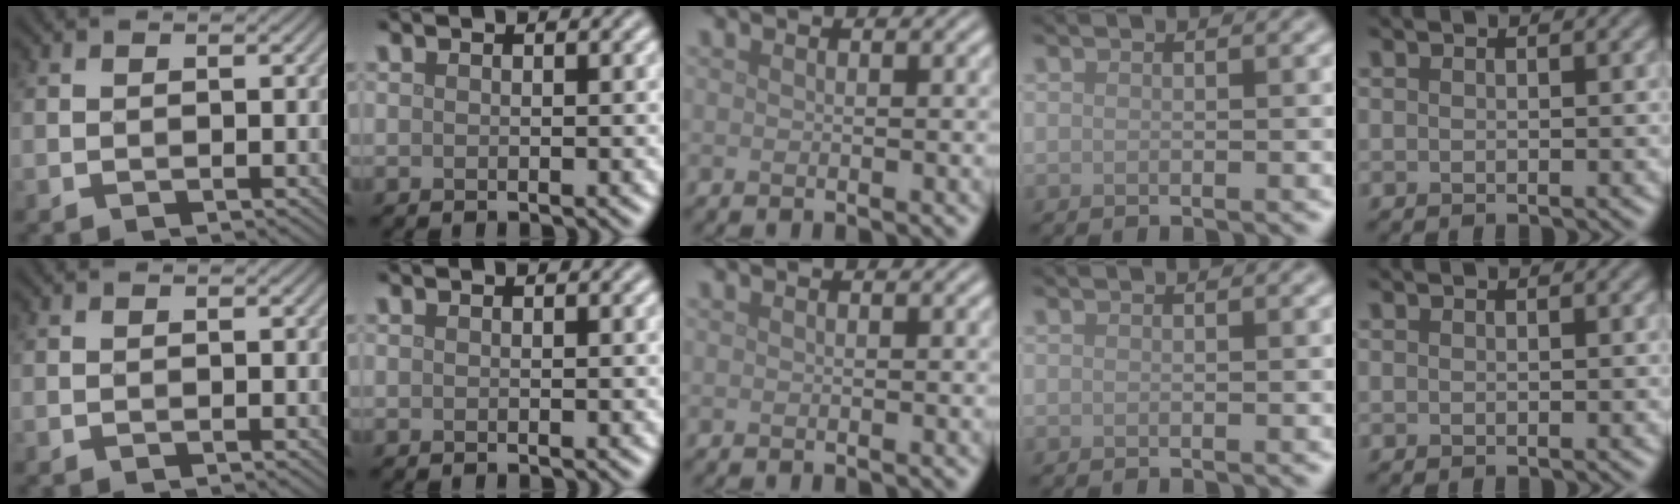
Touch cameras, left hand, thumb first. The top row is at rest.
{}